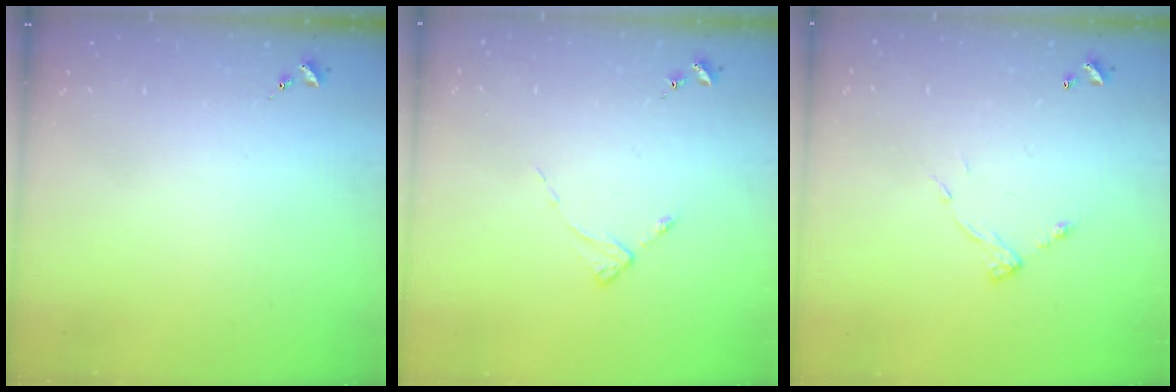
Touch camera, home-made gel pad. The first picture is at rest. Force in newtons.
{"total": 2.2, "press": 2.2, "slide": 0.4}
{"total": 6.8, "press": 6.8, "slide": 0.2}